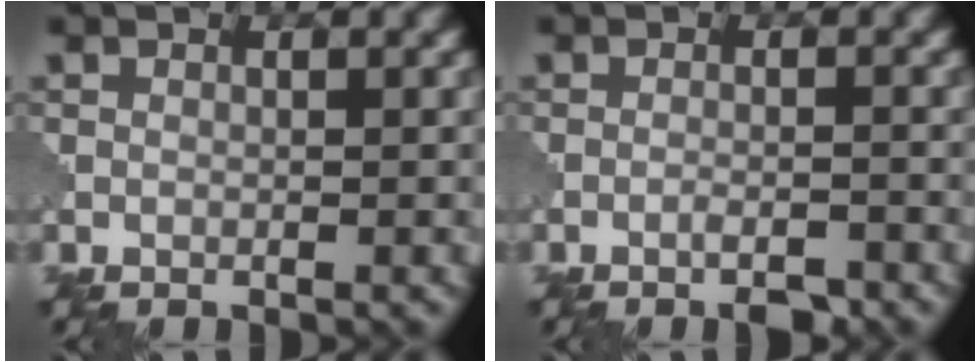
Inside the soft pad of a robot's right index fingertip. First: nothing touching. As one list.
[{"total": 2.0, "force": [-1.5, 0.3, 1.4], "torque": [-0.021, 0.002, -0.031]}]